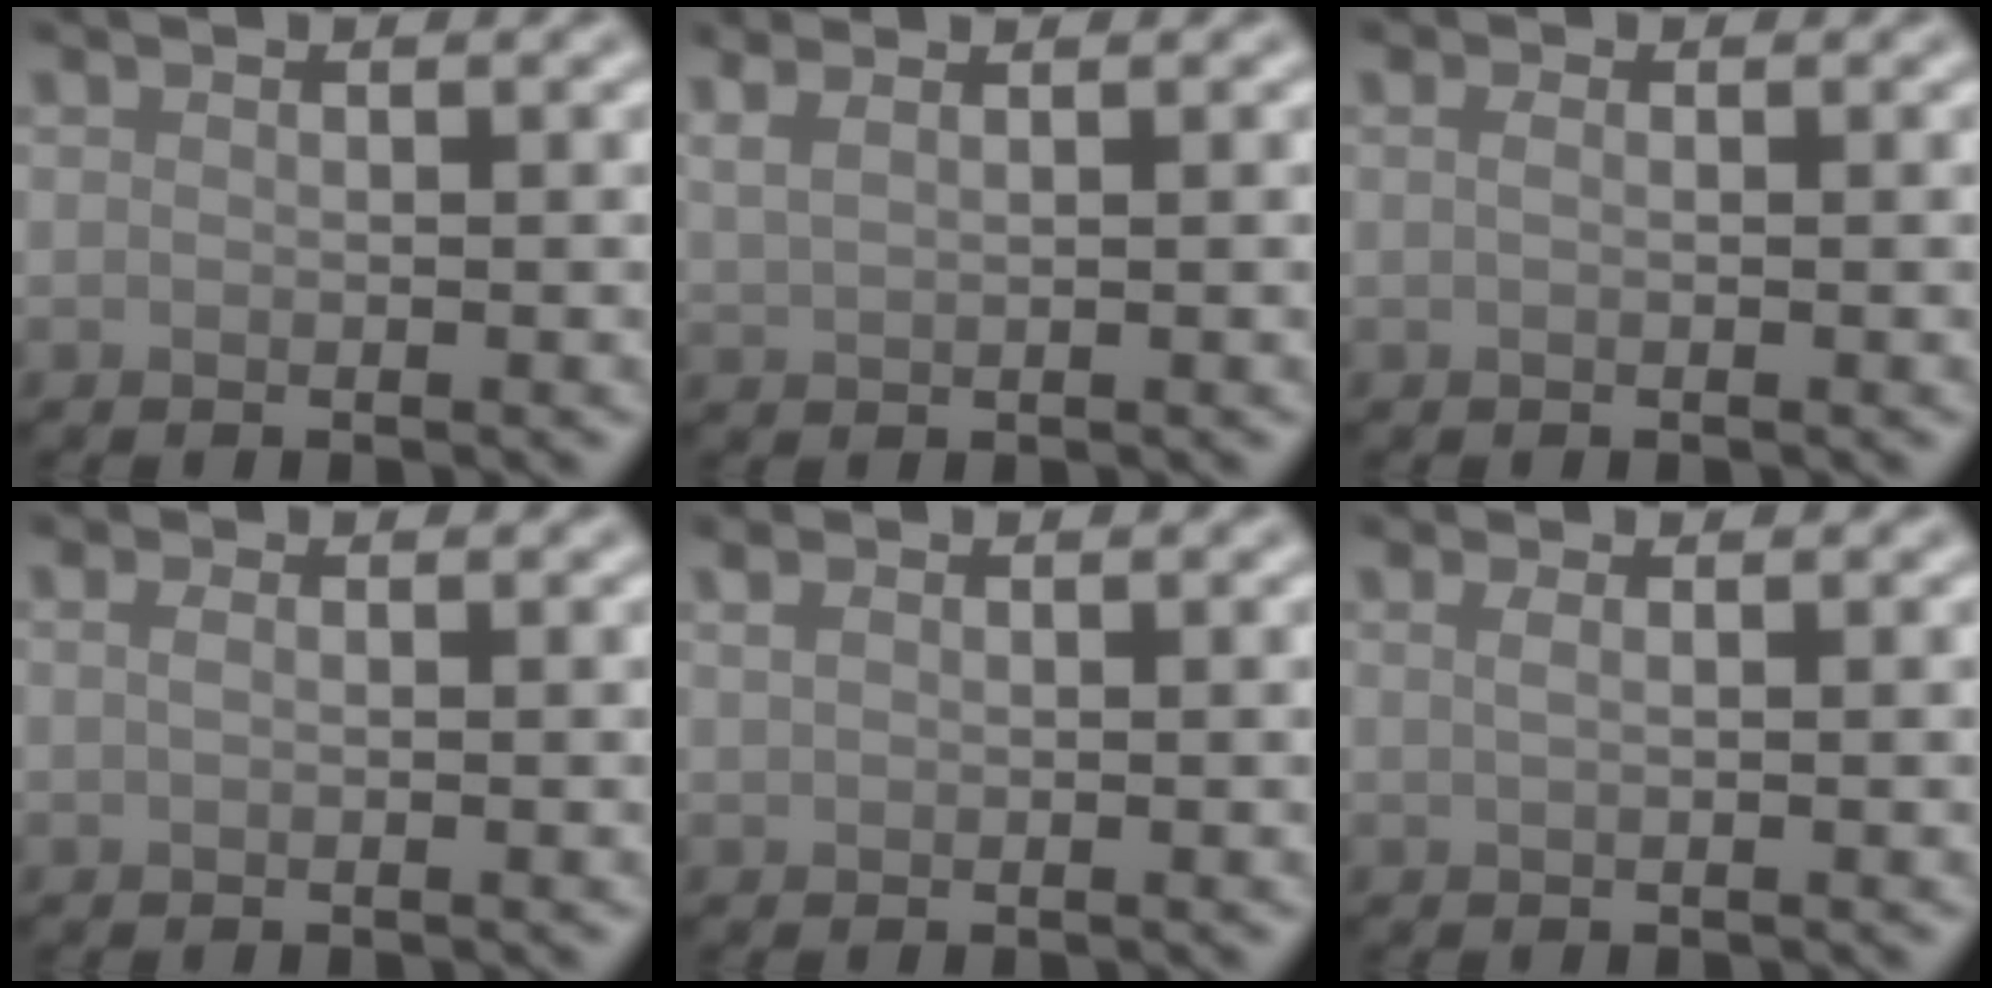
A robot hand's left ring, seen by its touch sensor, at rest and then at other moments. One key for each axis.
{"total": 2.9, "fx": 2.0, "fy": 1.3, "fz": 1.7, "tx": -0.020, "ty": 0.010, "tz": 0.015}
{"total": 0.7, "fx": 0.2, "fy": 0.4, "fz": 0.6, "tx": -0.013, "ty": -0.003, "tz": 0.002}
{"total": 1.0, "fx": 0.4, "fy": 0.5, "fz": 0.8, "tx": -0.015, "ty": -0.001, "tz": 0.004}
{"total": 0.8, "fx": 0.5, "fy": 0.4, "fz": 0.5, "tx": -0.012, "ty": 0.002, "tz": 0.012}
{"total": 1.5, "fx": 0.6, "fy": 0.8, "fz": 1.2, "tx": -0.013, "ty": -0.003, "tz": 0.000}